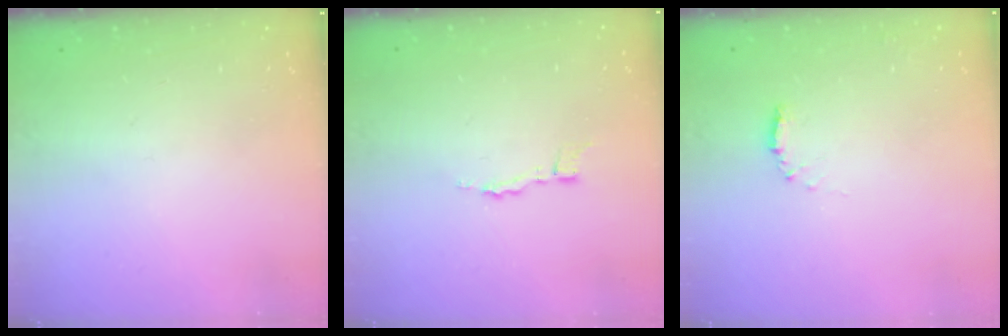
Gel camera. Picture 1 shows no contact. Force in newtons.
{"total": 2.9, "press": 2.9, "slide": 0.3}
{"total": 4.5, "press": 4.5, "slide": 0.6}